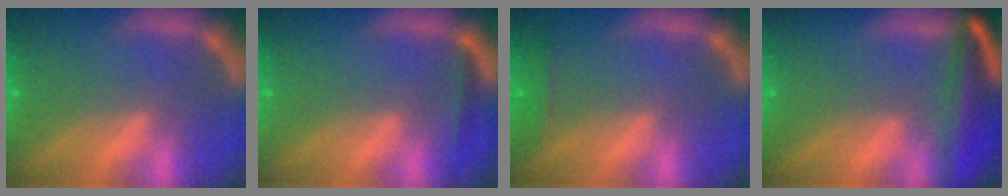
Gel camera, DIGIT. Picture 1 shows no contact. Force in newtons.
{"total": 1.4}
{"total": 1.4}
{"total": 9.0}